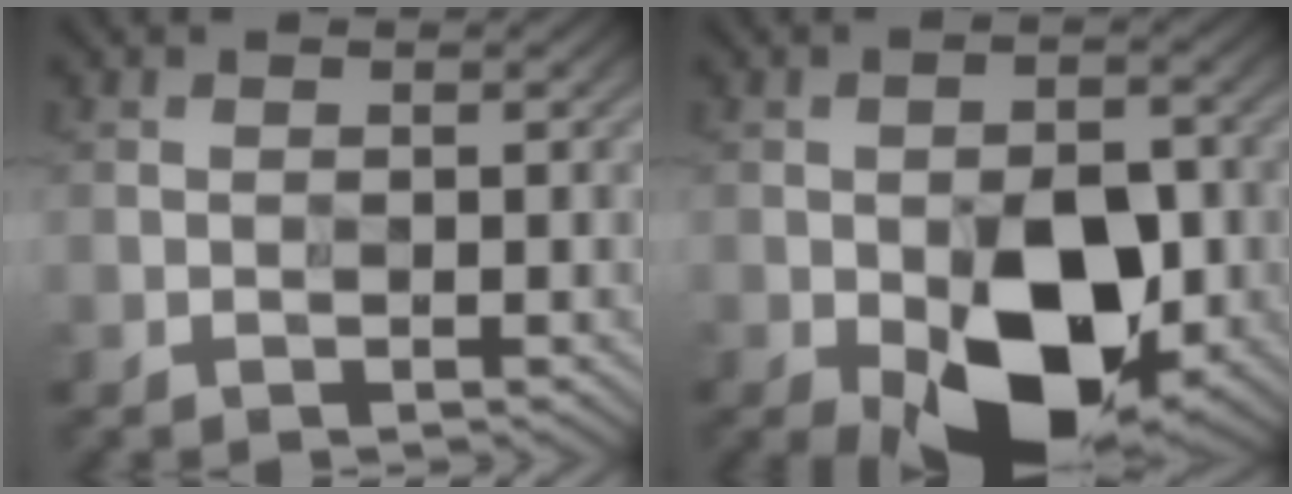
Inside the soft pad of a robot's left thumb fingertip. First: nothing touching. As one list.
[{"total": 13.4, "force": [-5.4, 7.2, 9.9], "torque": [-0.145, -0.022, -0.082]}]